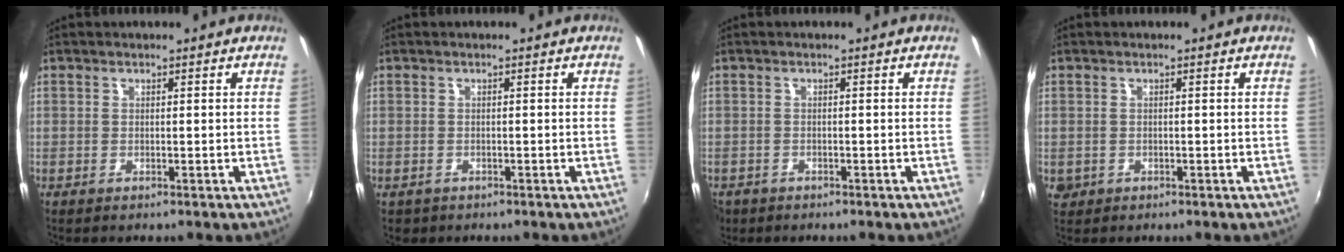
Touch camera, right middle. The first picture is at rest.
{"total": 1.3, "force": [-0.7, 1.1, 0.4], "torque": [-0.011, -0.004, -0.009]}
{"total": 3.7, "force": [-2.3, 2.6, 1.4], "torque": [-0.039, -0.010, -0.037]}
{"total": 2.2, "force": [-0.5, 2.0, 0.8], "torque": [-0.017, -0.003, -0.005]}